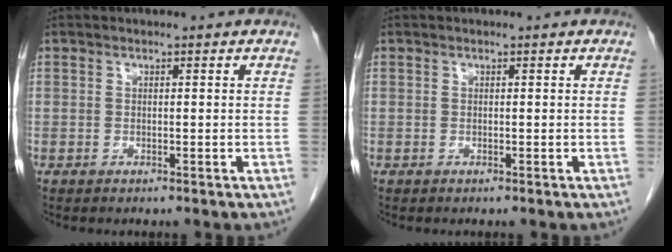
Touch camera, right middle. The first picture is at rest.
{"total": 0.0}